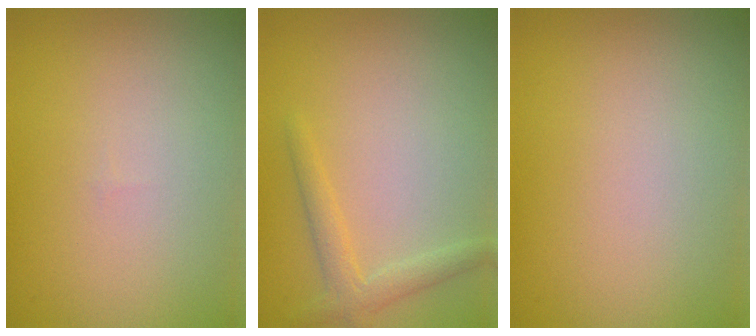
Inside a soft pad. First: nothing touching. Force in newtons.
{"total": 2.1, "press": 2.1, "slide": 0.1}
{"total": 0.0}